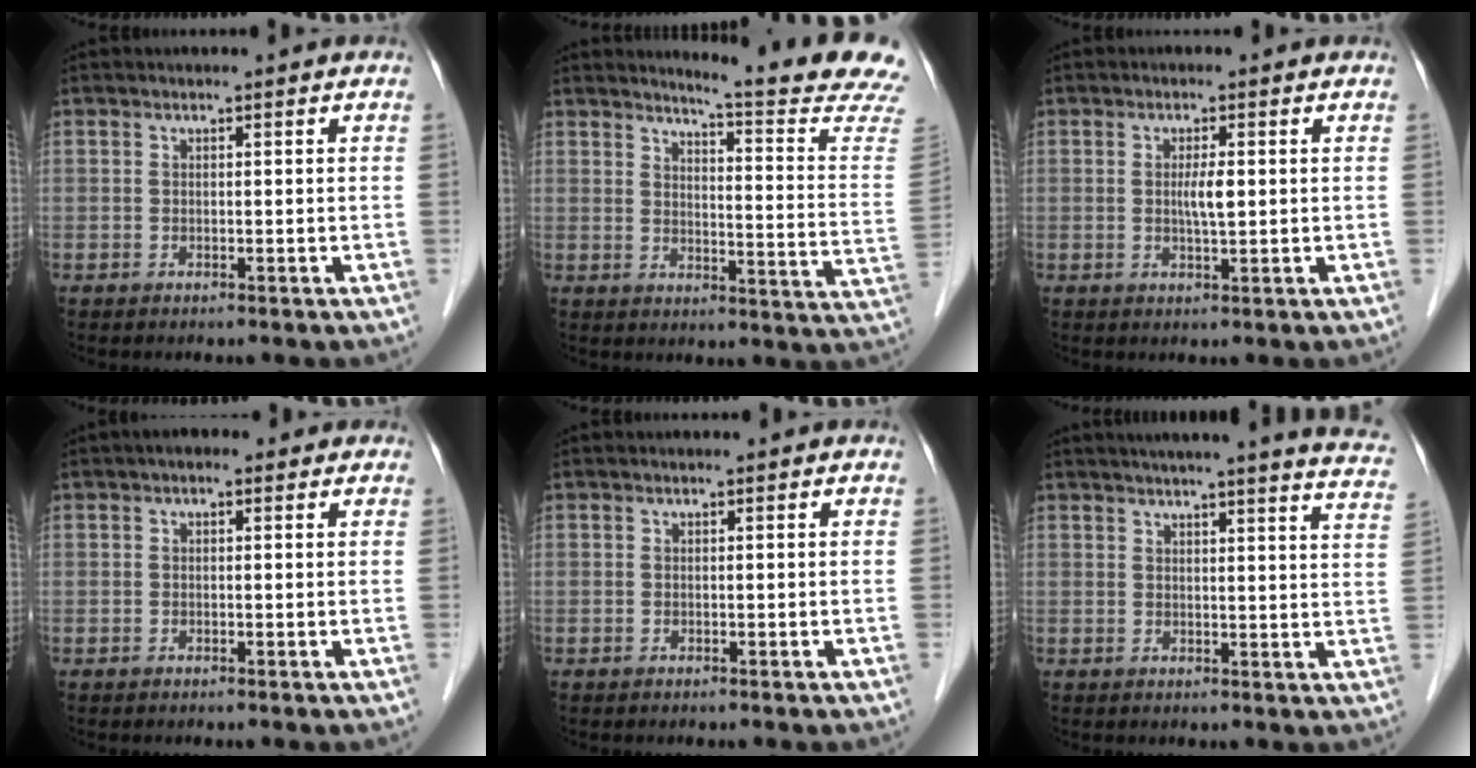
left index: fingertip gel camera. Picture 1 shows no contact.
{"total": 15.6, "force": [14.7, -2.2, 5.0], "torque": [-0.076, -0.118, 0.162]}
{"total": 2.6, "force": [0.2, 0.3, 2.6], "torque": [-0.048, -0.001, 0.004]}
{"total": 1.8, "force": [0.9, 1.1, 1.1], "torque": [-0.020, 0.018, 0.006]}
{"total": 0.0}
{"total": 19.5, "force": [17.3, 0.2, 8.9], "torque": [-0.117, -0.037, 0.193]}